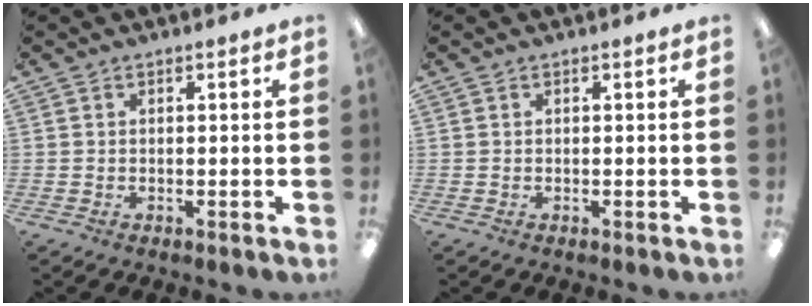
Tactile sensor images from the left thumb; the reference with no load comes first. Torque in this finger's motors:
{"motor_torque": [-0.03, -0.02, 0.03, 0.00, 0.00]}